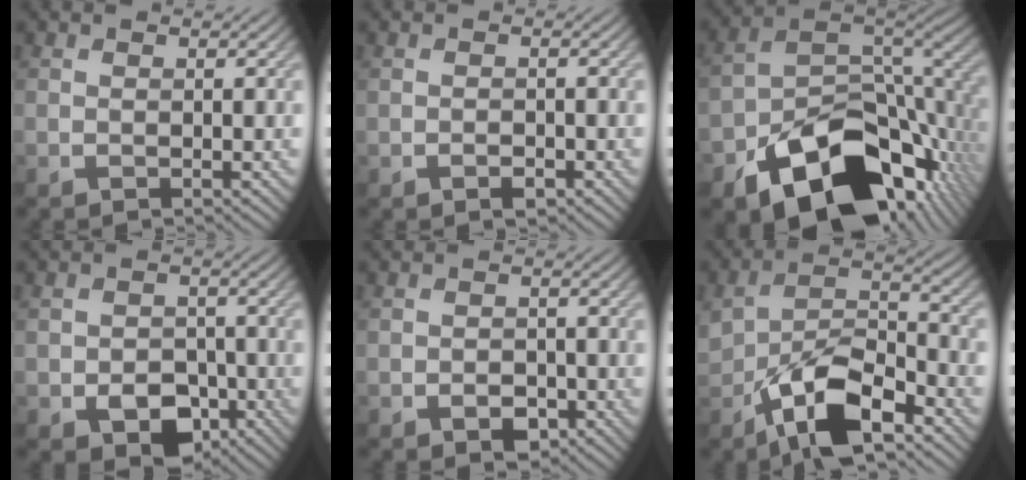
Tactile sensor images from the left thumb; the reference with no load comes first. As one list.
[{"total": 1.3, "force": [-0.8, 0.7, 0.7], "torque": [-0.012, -0.001, -0.014]}, {"total": 16.5, "force": [-8.8, 9.6, 10.2], "torque": [-0.162, -0.038, -0.138]}, {"total": 6.0, "force": [-2.7, 4.3, 3.2], "torque": [-0.055, -0.015, -0.043]}, {"total": 2.8, "force": [-1.3, 2.0, 1.5], "torque": [-0.025, -0.007, -0.020]}, {"total": 10.6, "force": [-5.3, 5.3, 7.6], "torque": [-0.152, -0.015, -0.092]}]